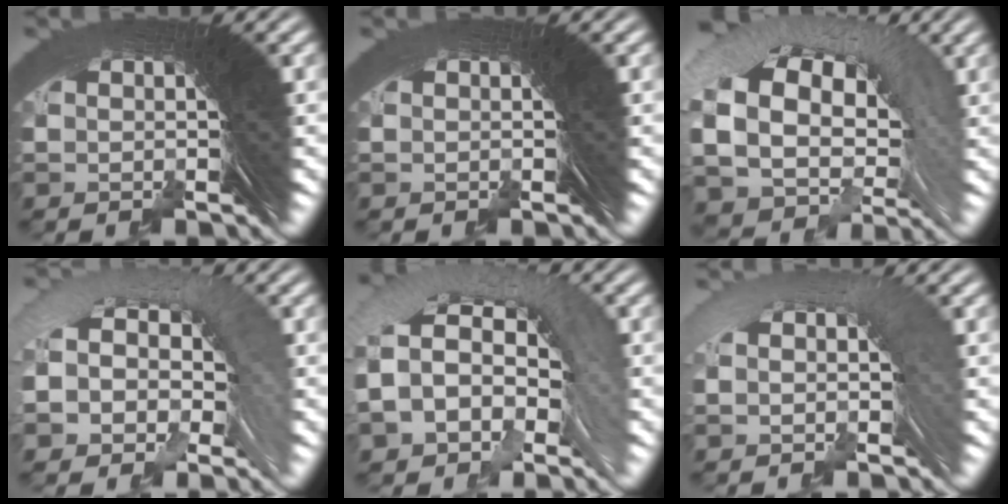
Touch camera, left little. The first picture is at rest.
{"total": 0.0}
{"total": 11.8, "force": [1.6, 8.1, 8.4], "torque": [-0.155, -0.018, 0.032]}
{"total": 7.5, "force": [0.1, 5.4, 5.2], "torque": [-0.105, 0.004, -0.008]}
{"total": 10.0, "force": [1.1, 7.1, 6.9], "torque": [-0.136, 0.012, 0.004]}
{"total": 1.9, "force": [0.5, 0.3, 1.8], "torque": [-0.020, 0.029, -0.001]}